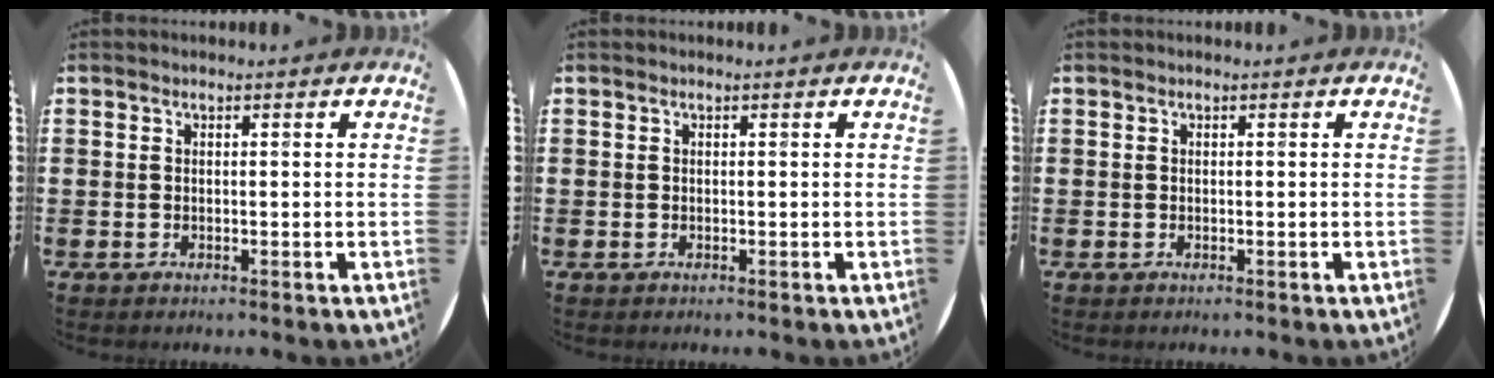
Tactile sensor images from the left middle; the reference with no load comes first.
{"total": 0.0}
{"total": 0.0}